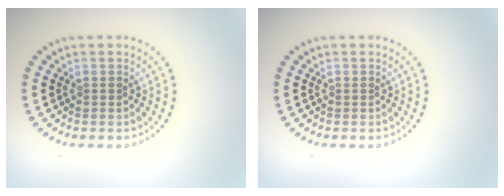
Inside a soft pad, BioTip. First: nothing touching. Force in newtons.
{"total": 0.0}